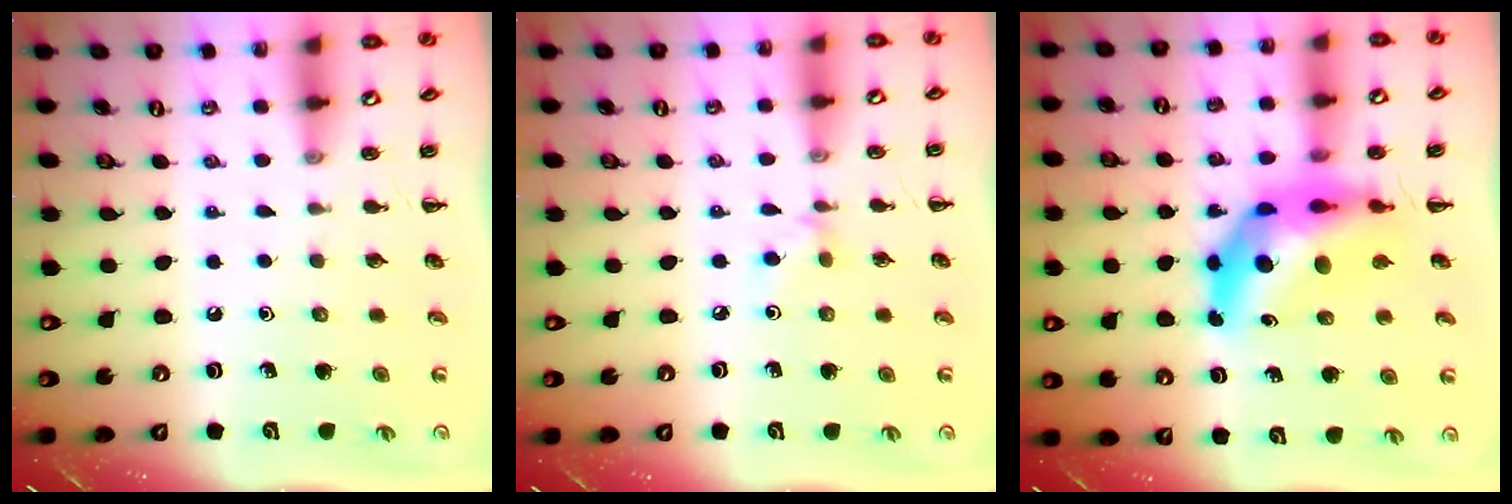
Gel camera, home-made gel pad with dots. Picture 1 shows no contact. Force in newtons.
{"total": 3.4, "press": 3.2, "slide": 1.2}
{"total": 12.7, "press": 12.1, "slide": 3.9}